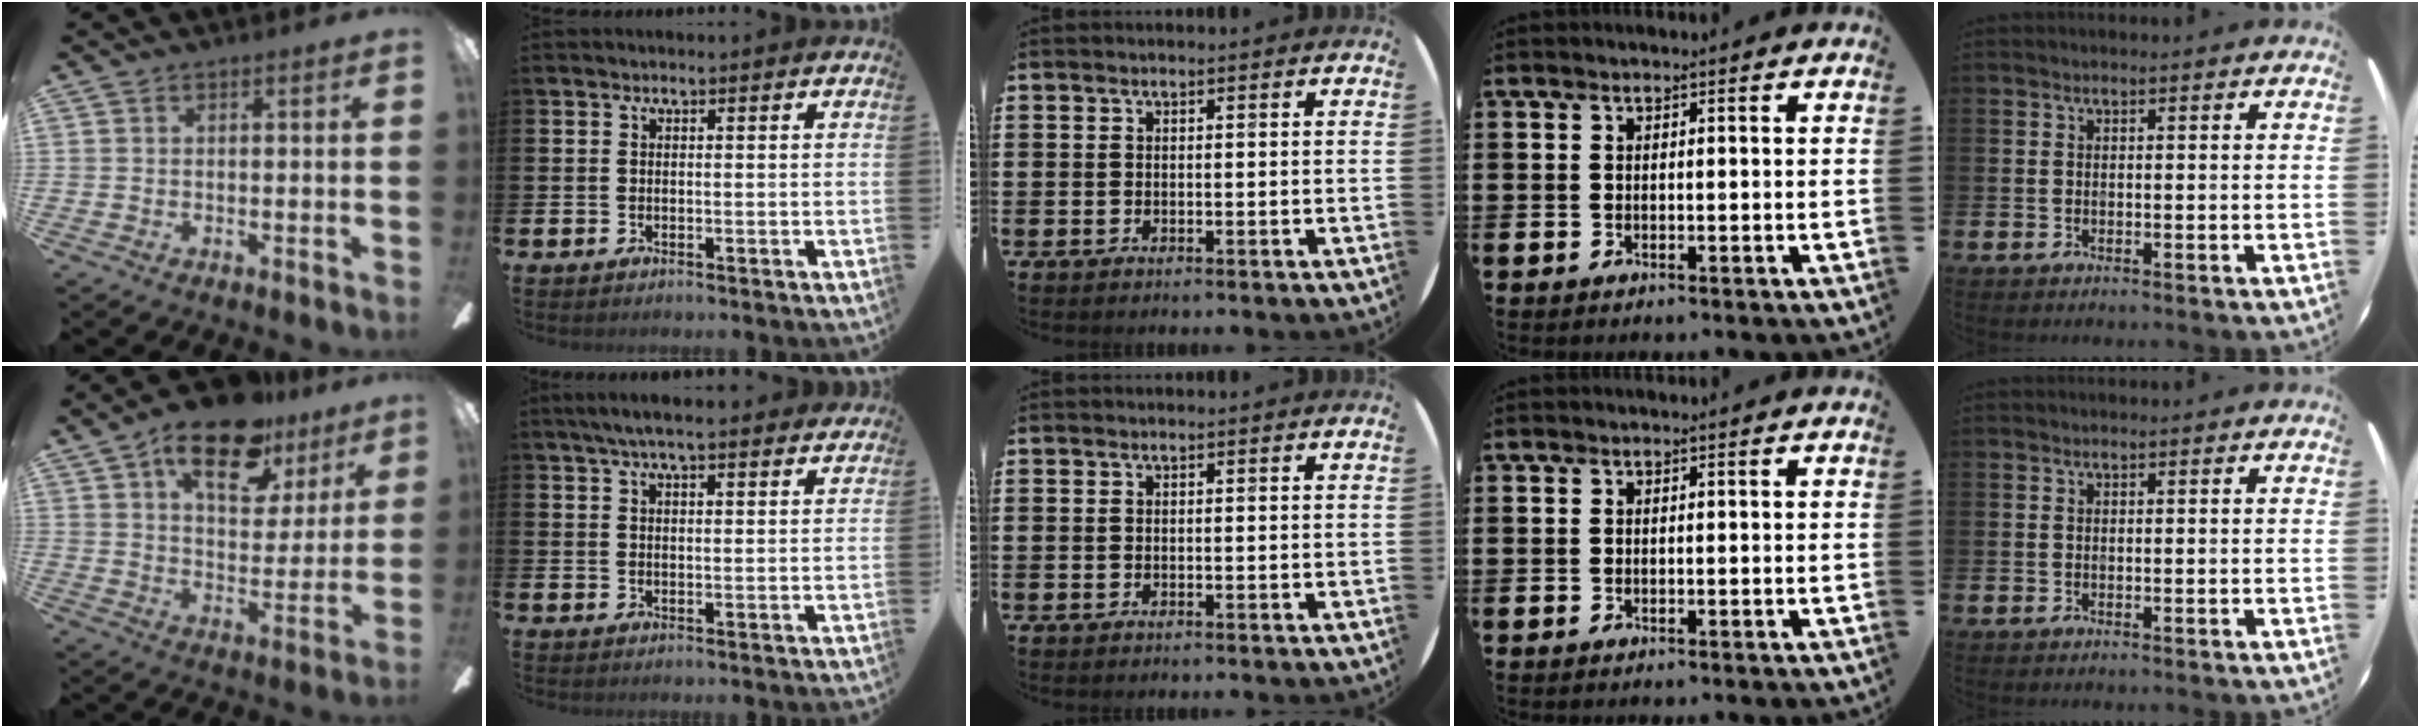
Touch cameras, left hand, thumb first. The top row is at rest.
{"thumb": {"total": 18.4, "force": [11.7, 8.6, 11.3], "torque": [-0.174, -0.049, 0.199]}, "index": {"total": 4.9, "force": [4.3, 0.8, 2.2], "torque": [-0.047, -0.009, 0.076]}}